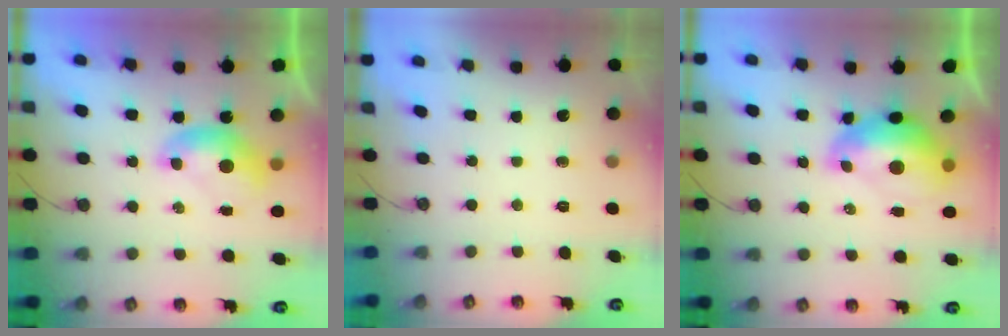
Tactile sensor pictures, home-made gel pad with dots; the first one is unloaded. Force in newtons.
{"total": 0.0}
{"total": 3.3, "press": 3.2, "slide": 0.7}